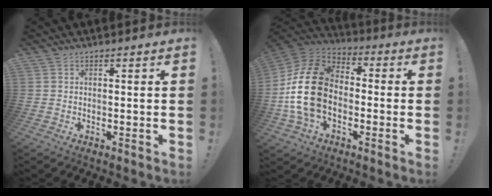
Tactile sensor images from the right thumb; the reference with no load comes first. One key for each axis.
{"total": 20.7, "fx": -1.7, "fy": 14.1, "fz": 15.0, "tx": -0.288, "ty": 0.028, "tz": -0.021}